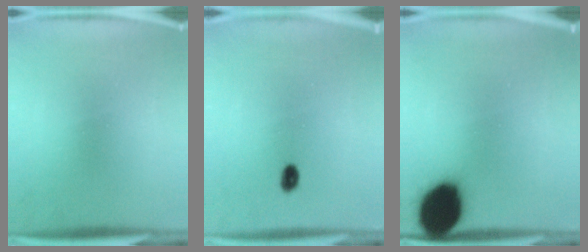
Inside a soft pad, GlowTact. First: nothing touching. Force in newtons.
{"total": 1.9}
{"total": 17.1}